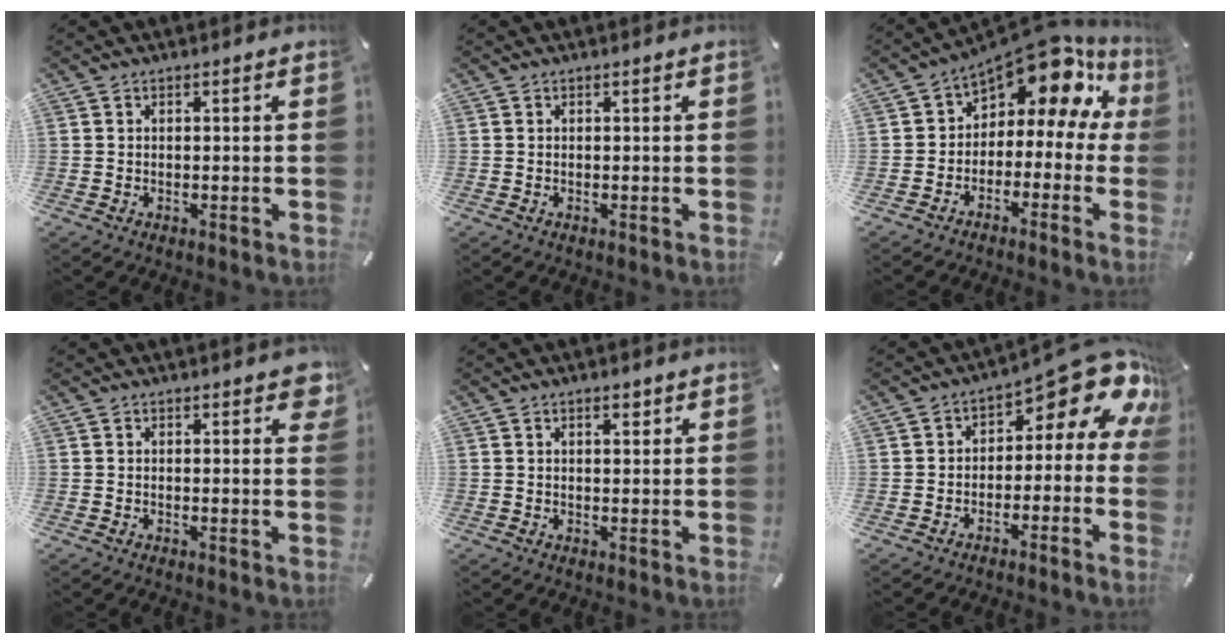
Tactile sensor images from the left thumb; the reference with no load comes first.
{"total": 0.0}
{"total": 13.8, "force": [8.5, 6.6, 8.8], "torque": [-0.137, -0.070, 0.137]}
{"total": 2.8, "force": [1.6, 1.3, 2.0], "torque": [-0.019, -0.003, 0.022]}
{"total": 2.2, "force": [1.3, 0.8, 1.5], "torque": [-0.023, -0.001, 0.021]}
{"total": 11.4, "force": [4.7, 5.6, 8.7], "torque": [-0.109, -0.040, 0.075]}